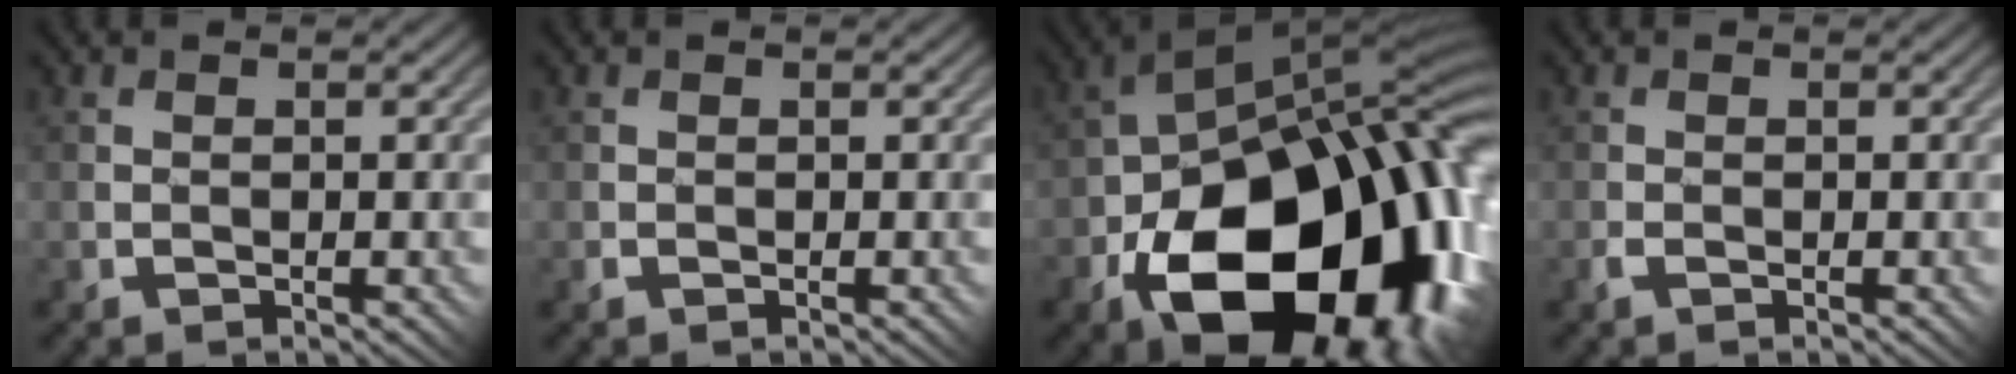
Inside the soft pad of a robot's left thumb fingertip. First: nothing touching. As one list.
[{"total": 0.6, "force": [0.0, 0.5, -0.3], "torque": [0.006, -0.001, -0.002]}, {"total": 18.8, "force": [-7.0, 11.7, 12.9], "torque": [-0.228, -0.050, -0.096]}, {"total": 0.8, "force": [-0.4, 0.6, 0.3], "torque": [-0.011, -0.003, -0.015]}]